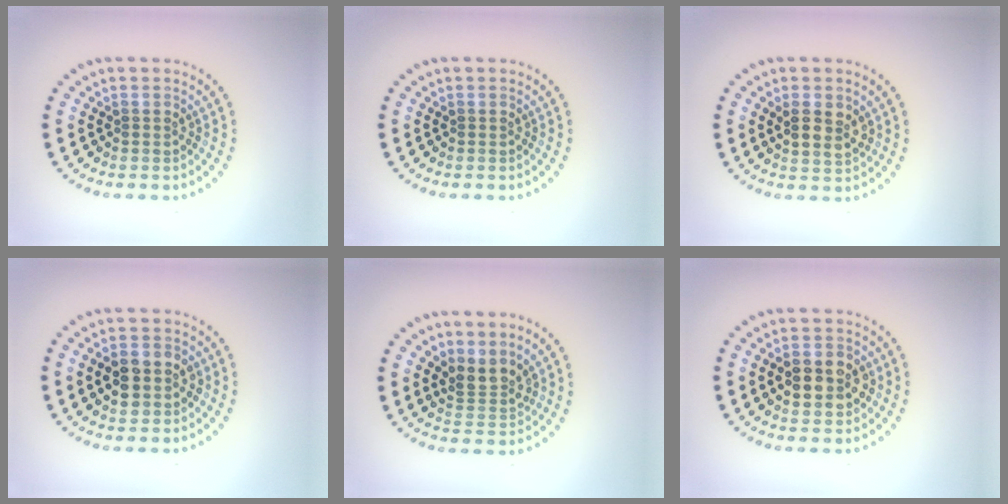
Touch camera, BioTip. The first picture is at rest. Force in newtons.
{"total": 0.0}
{"total": 2.6, "press": 2.5, "slide": 0.8}
{"total": 3.9, "press": 3.9, "slide": 0.3}
{"total": 2.6, "press": 1.9, "slide": 1.8}
{"total": 3.9, "press": 3.9, "slide": 0.1}